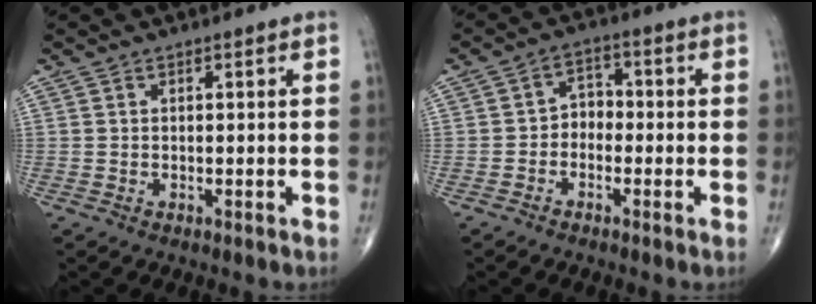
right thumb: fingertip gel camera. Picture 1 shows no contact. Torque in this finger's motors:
{"motor_torque": [-0.67, 0.13, 0.11, 0.01, 0.05]}